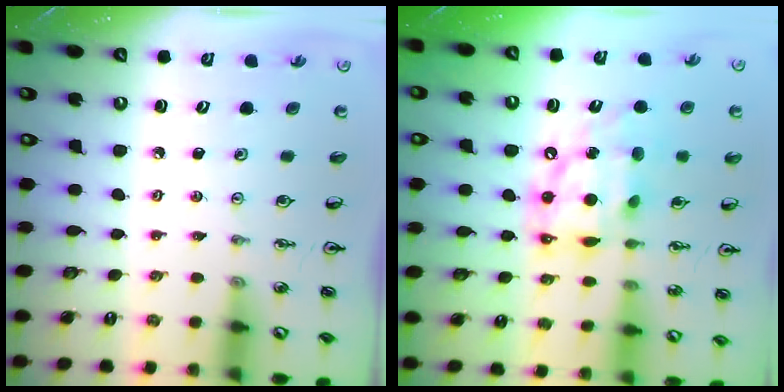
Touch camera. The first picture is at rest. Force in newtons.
{"total": 13.8, "press": 13.8, "slide": 1.0}